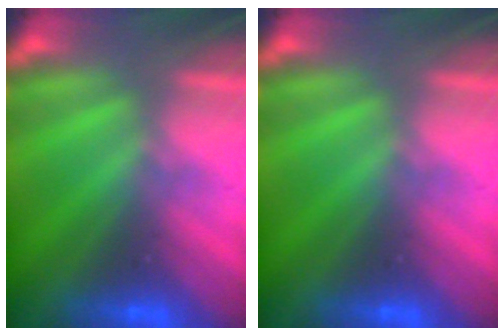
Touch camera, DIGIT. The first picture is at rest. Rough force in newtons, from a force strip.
{"total": 0.0}